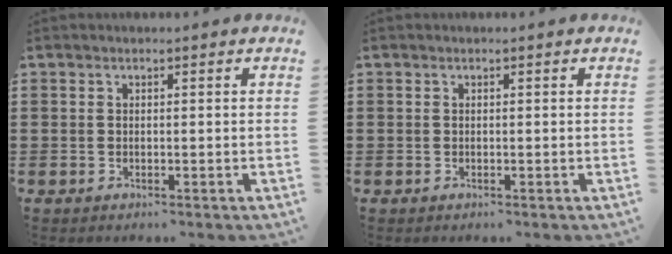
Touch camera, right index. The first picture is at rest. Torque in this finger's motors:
{"motor_torque": [0.01, 0.01, 0.00, 0.00]}